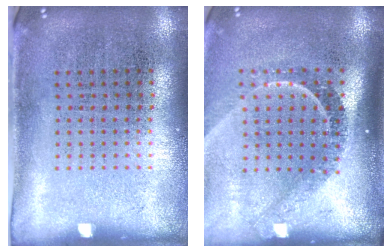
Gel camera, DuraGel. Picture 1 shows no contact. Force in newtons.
{"total": 2.3, "press": 1.7, "slide": 1.6}